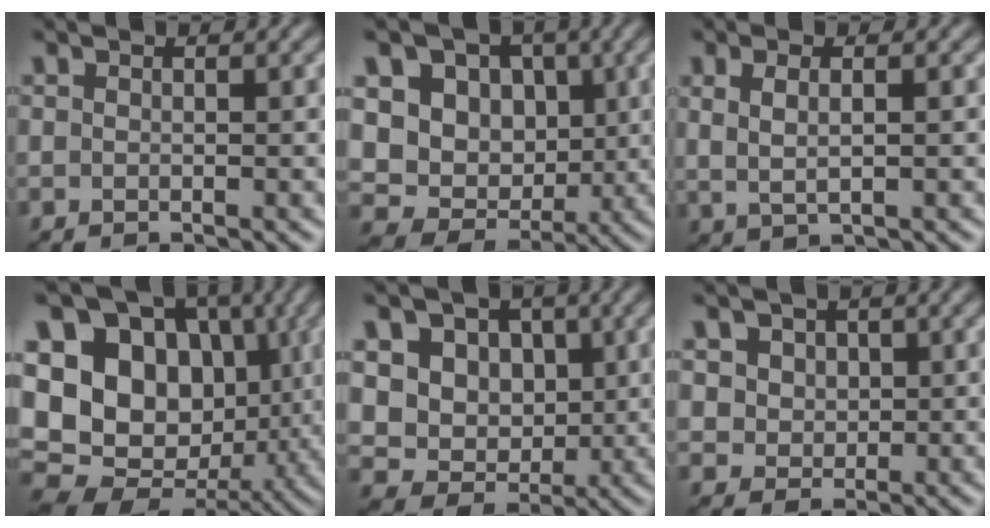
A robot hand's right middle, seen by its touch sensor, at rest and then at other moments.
{"total": 12.5, "force": [3.2, 10.6, 5.9], "torque": [-0.117, 0.026, 0.047]}
{"total": 2.3, "force": [0.7, 0.9, 2.1], "torque": [-0.038, -0.005, 0.017]}
{"total": 15.6, "force": [2.2, 12.1, 9.6], "torque": [-0.179, 0.003, 0.041]}
{"total": 9.8, "force": [2.9, 8.2, 4.5], "torque": [-0.081, 0.016, 0.043]}
{"total": 3.9, "force": [1.7, 3.2, 1.6], "torque": [-0.034, 0.006, 0.029]}